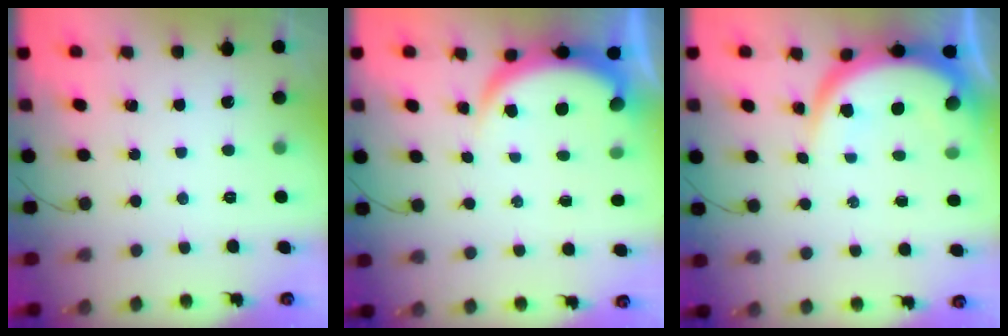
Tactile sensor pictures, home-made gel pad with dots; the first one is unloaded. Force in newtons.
{"total": 5.1, "press": 5.0, "slide": 0.4}
{"total": 8.6, "press": 8.6, "slide": 0.6}